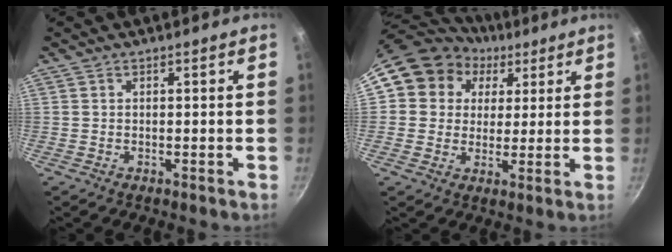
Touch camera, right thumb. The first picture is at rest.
{"total": 12.8, "force": [5.3, 10.9, 4.2], "torque": [-0.043, 0.005, 0.078]}